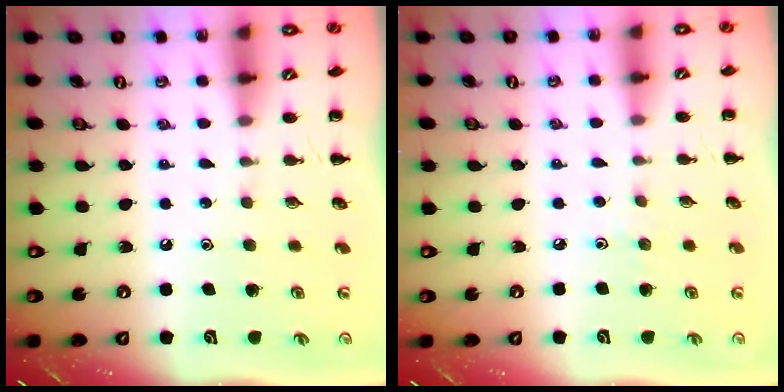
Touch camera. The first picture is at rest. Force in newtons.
{"total": 2.4, "press": 2.2, "slide": 1.0}